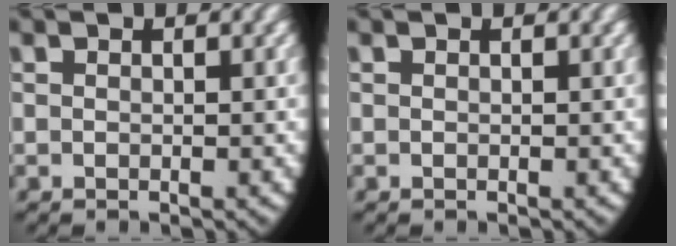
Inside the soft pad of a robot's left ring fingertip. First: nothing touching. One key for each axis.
{"total": 0.0}